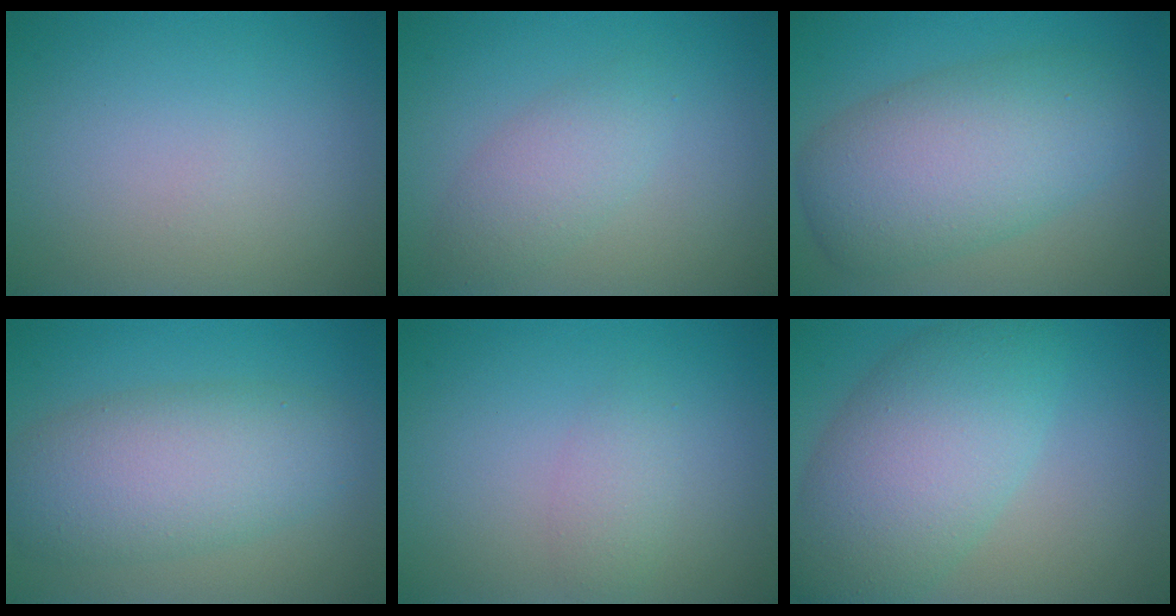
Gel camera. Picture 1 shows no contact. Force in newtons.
{"total": 2.7, "press": 2.7, "slide": 0.0}
{"total": 8.3, "press": 8.3, "slide": 0.3}
{"total": 6.9, "press": 6.9, "slide": 0.4}
{"total": 1.6, "press": 1.6, "slide": 0.0}
{"total": 8.4, "press": 8.4, "slide": 0.3}